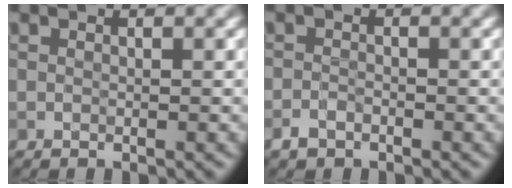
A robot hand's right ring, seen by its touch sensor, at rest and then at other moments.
{"total": 1.3, "force": [-0.9, 0.6, 0.7], "torque": [-0.012, 0.000, -0.021]}